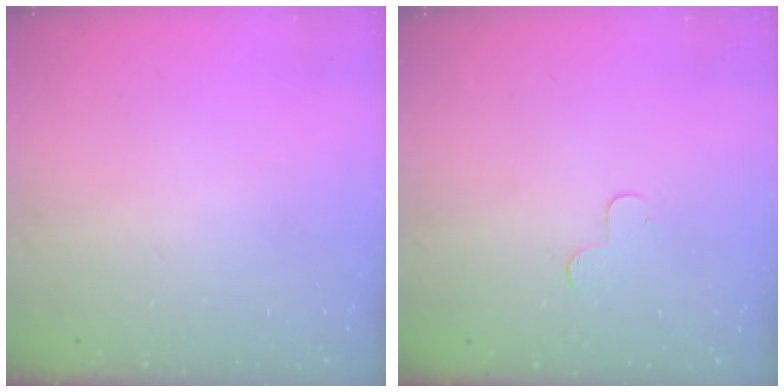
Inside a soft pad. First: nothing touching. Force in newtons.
{"total": 3.9, "press": 3.9, "slide": 0.4}